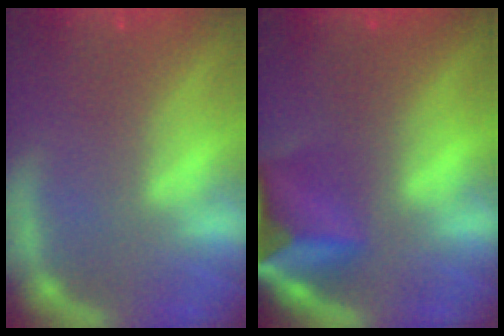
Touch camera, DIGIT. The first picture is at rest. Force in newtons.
{"total": 9.0}